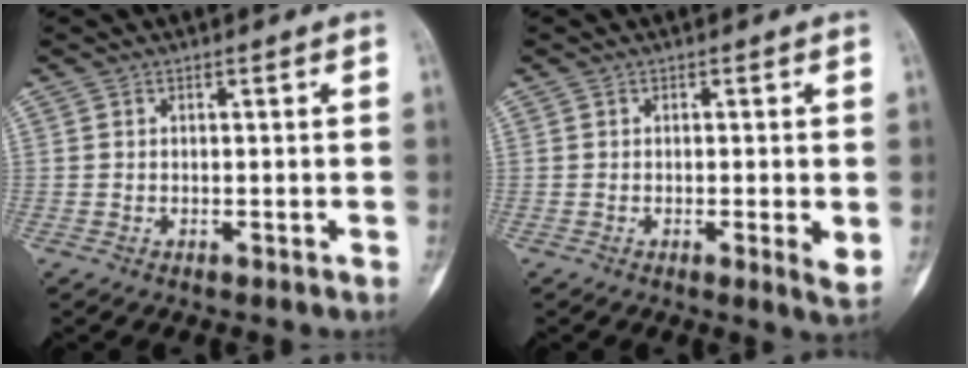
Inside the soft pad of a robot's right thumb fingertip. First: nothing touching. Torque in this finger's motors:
{"motor_torque": [-0.06, 0.16, -0.02, 0.33, 0.04]}